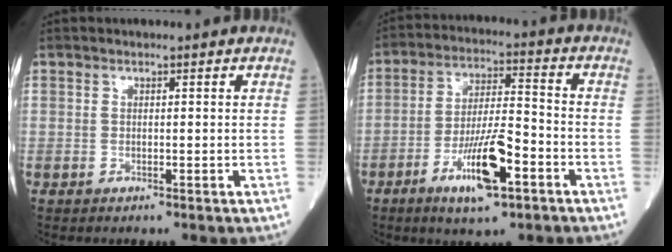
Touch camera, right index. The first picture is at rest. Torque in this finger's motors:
{"motor_torque": [0.97, -0.39, 0.44, 0.19]}